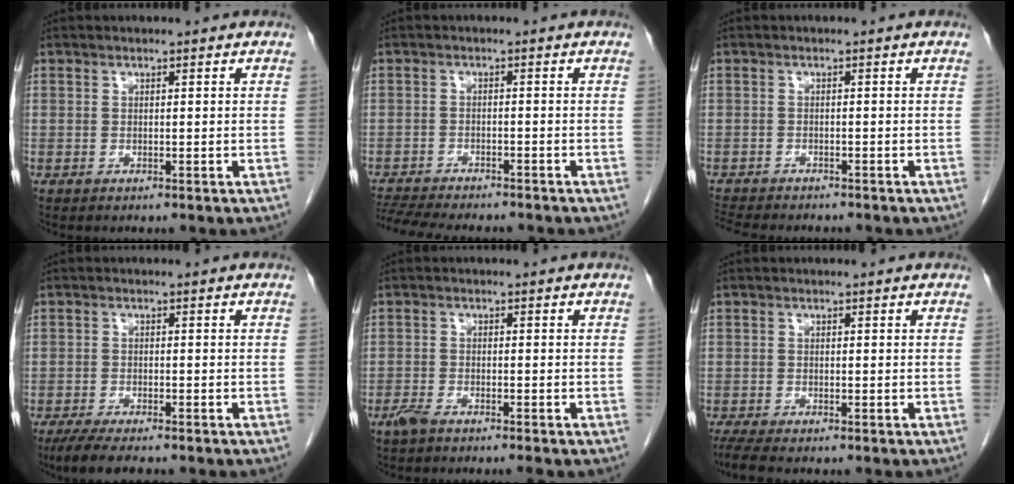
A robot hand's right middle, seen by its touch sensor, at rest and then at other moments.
{"total": 12.9, "force": [-11.5, 2.3, 5.3], "torque": [-0.099, -0.011, -0.163]}
{"total": 7.7, "force": [-6.9, 1.6, 2.8], "torque": [-0.045, -0.007, -0.104]}
{"total": 5.7, "force": [-4.6, 0.9, 3.3], "torque": [-0.057, -0.013, -0.075]}
{"total": 2.7, "force": [-2.3, 0.2, 1.5], "torque": [-0.032, -0.005, -0.043]}
{"total": 3.2, "force": [-2.6, 0.2, 1.8], "torque": [-0.038, -0.010, -0.044]}